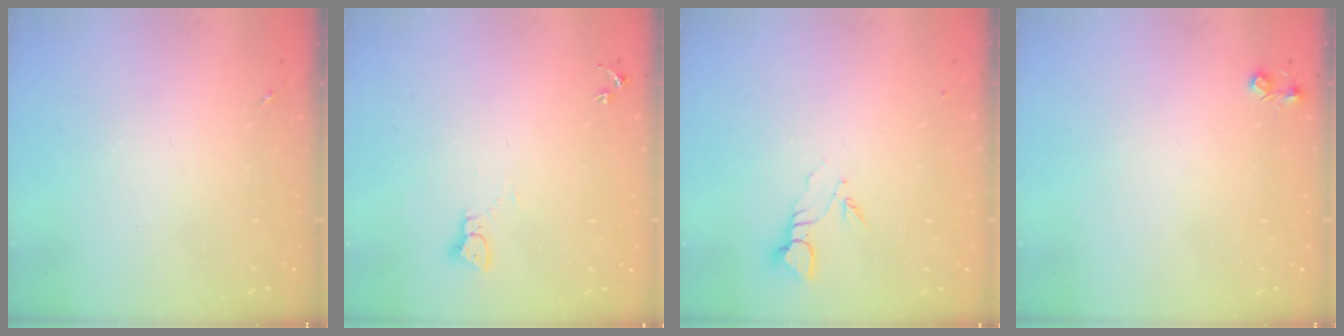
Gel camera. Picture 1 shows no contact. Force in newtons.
{"total": 2.3, "press": 2.3, "slide": 0.3}
{"total": 3.5, "press": 3.5, "slide": 0.2}
{"total": 4.4, "press": 4.4, "slide": 0.7}